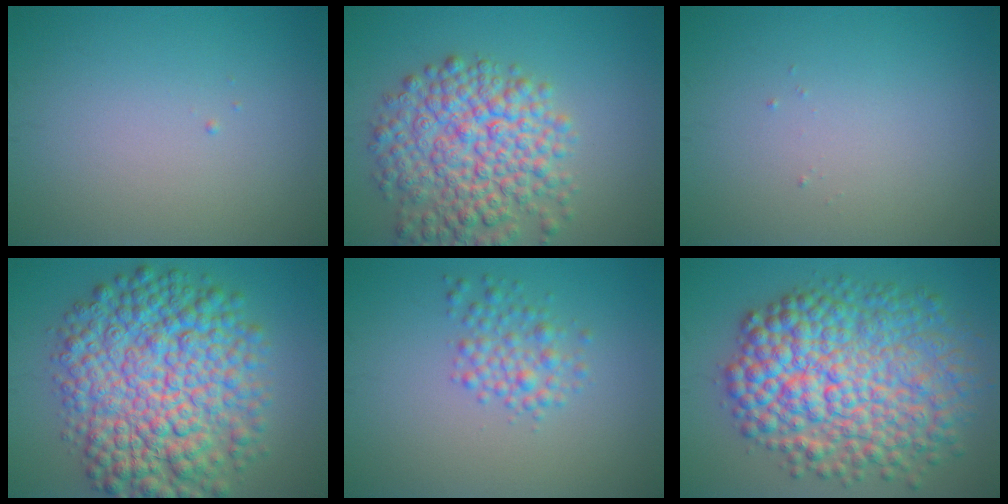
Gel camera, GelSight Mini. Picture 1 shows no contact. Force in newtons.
{"total": 8.5, "press": 8.4, "slide": 0.4}
{"total": 0.0}
{"total": 12.5, "press": 12.5, "slide": 0.2}
{"total": 2.6, "press": 2.6, "slide": 0.1}
{"total": 12.0, "press": 12.0, "slide": 0.1}